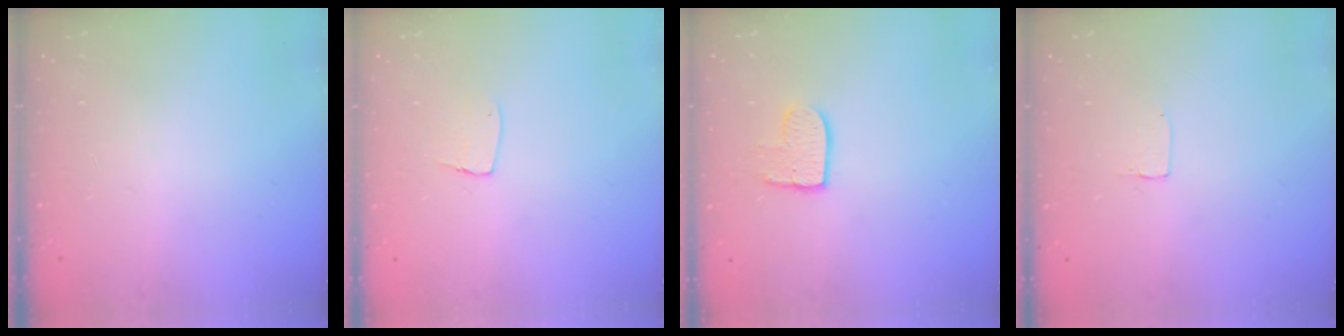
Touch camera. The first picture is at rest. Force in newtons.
{"total": 4.6, "press": 4.6, "slide": 0.3}
{"total": 8.1, "press": 8.0, "slide": 0.6}
{"total": 1.2, "press": 1.2, "slide": 0.0}